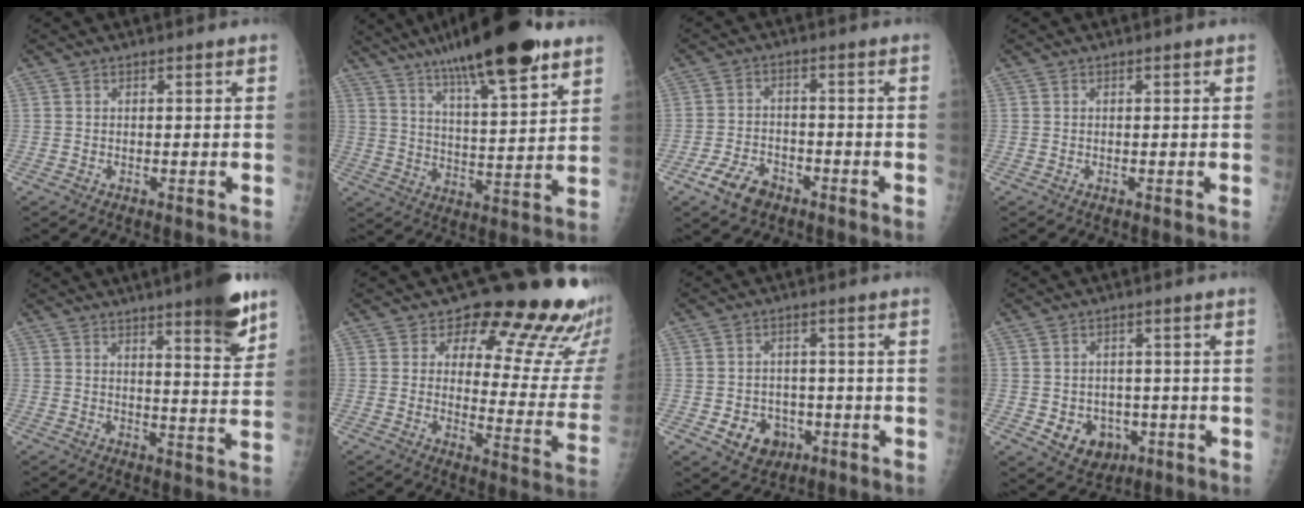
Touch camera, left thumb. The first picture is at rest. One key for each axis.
{"total": 21.1, "fx": 14.0, "fy": 4.4, "fz": 15.2, "tx": -0.230, "ty": -0.048, "tz": 0.224}
{"total": 6.2, "fx": -3.8, "fy": 3.8, "fz": 3.0, "tx": -0.053, "ty": 0.018, "tz": -0.068}
{"total": 0.0}
{"total": 10.6, "fx": 7.0, "fy": 1.7, "fz": 7.9, "tx": -0.087, "ty": -0.043, "tz": 0.093}
{"total": 19.6, "fx": 15.0, "fy": 7.5, "fz": 10.1, "tx": -0.068, "ty": -0.111, "tz": 0.171}
{"total": 6.8, "fx": -2.3, "fy": 5.7, "fz": 2.8, "tx": -0.018, "ty": 0.013, "tz": -0.025}
{"total": 7.1, "fx": -1.9, "fy": 6.0, "fz": 3.3, "tx": -0.025, "ty": 0.008, "tz": -0.014}